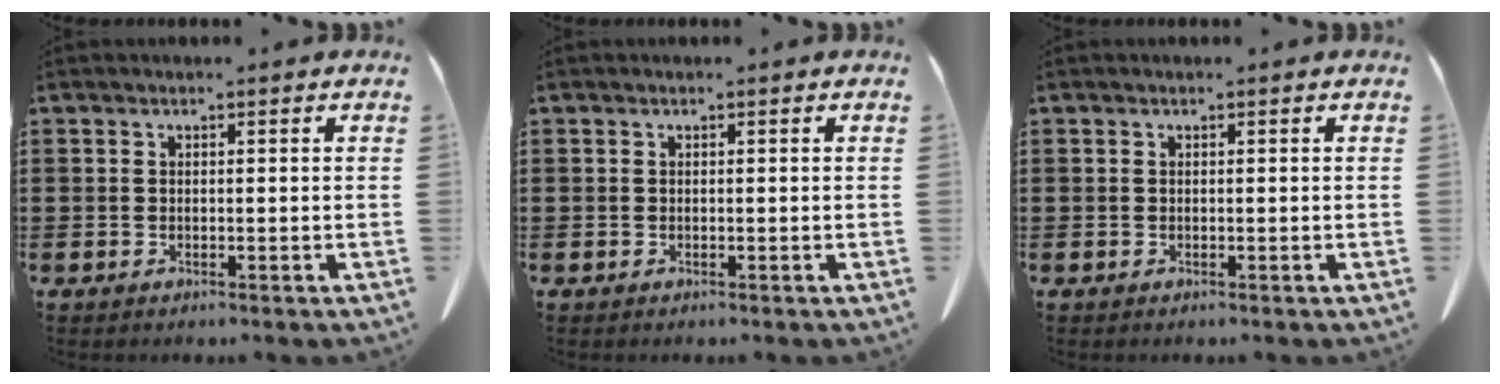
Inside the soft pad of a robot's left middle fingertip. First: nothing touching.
{"total": 0.0}
{"total": 0.0}